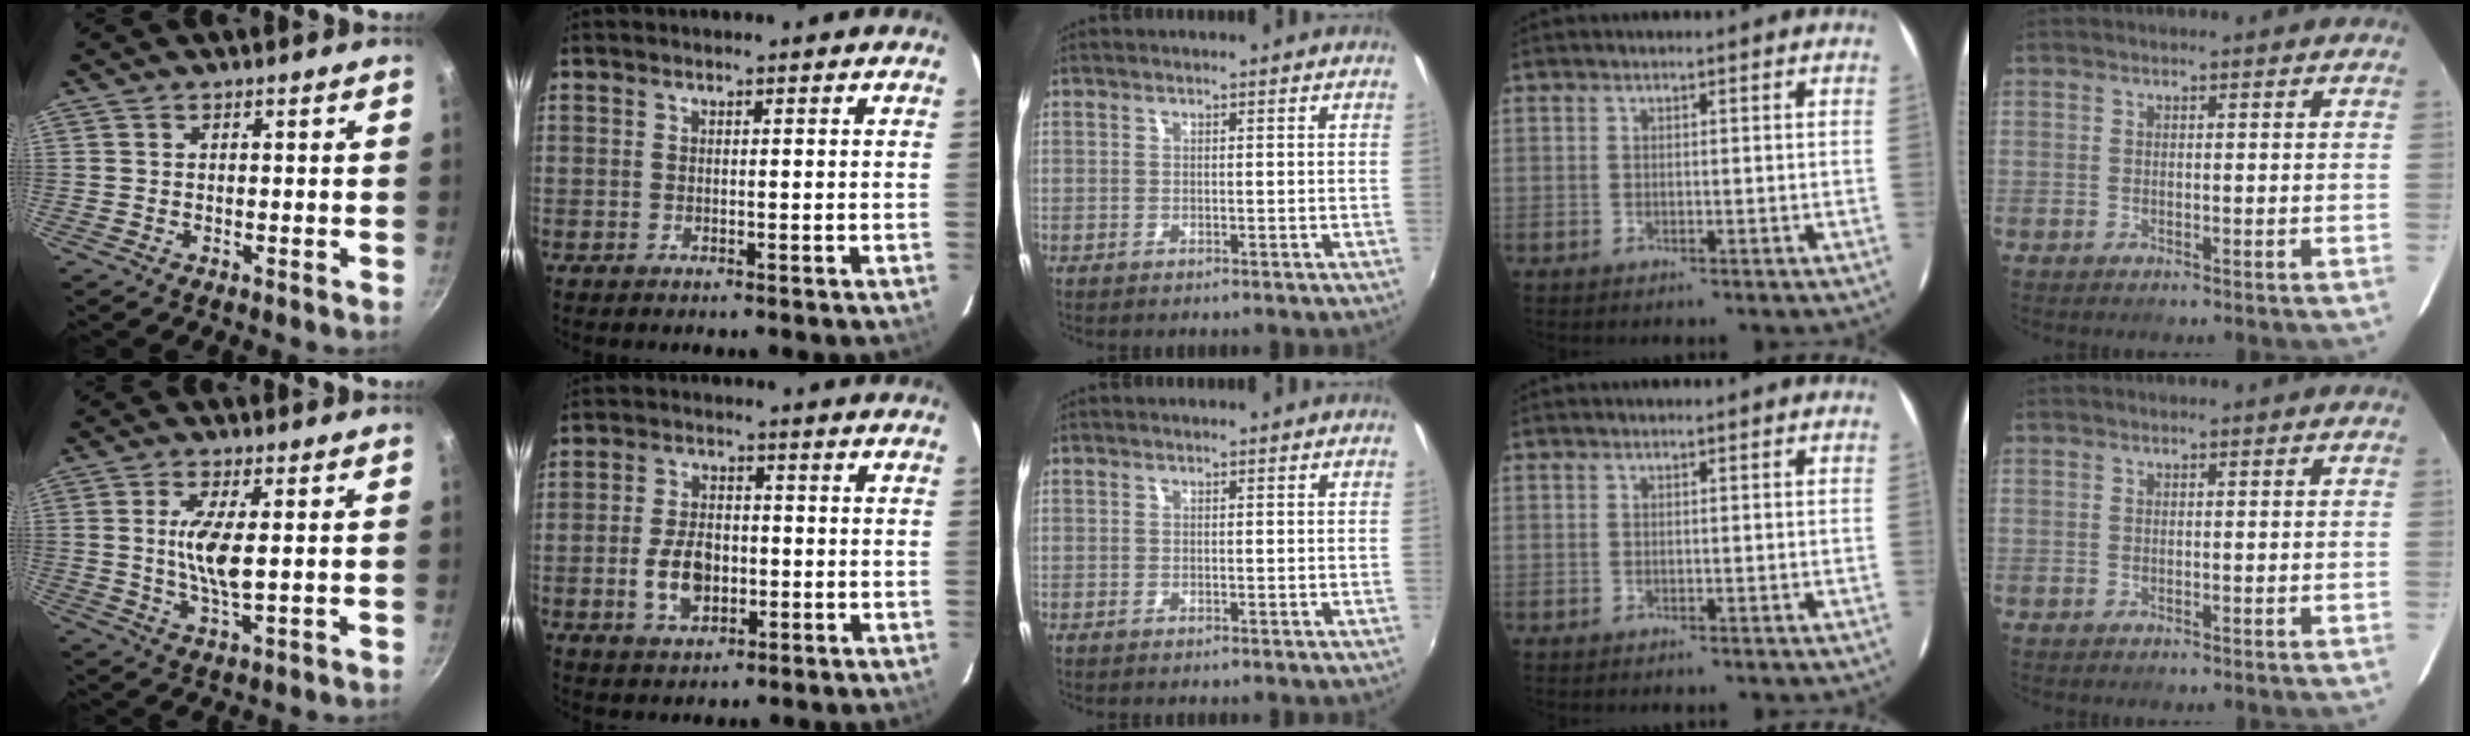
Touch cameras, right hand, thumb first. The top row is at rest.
{"thumb": {"total": 7.5, "force": [0.8, 2.1, 7.2], "torque": [-0.148, -0.007, 0.017]}, "index": {"total": 7.7, "force": [-1.8, 4.7, 5.8], "torque": [-0.116, 0.006, -0.024]}}